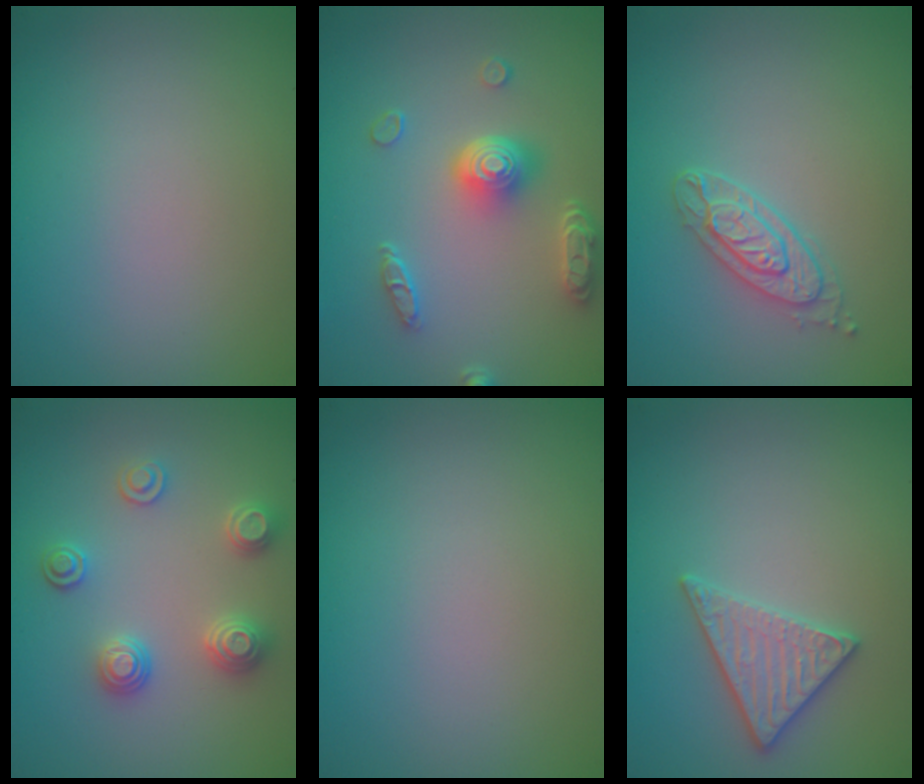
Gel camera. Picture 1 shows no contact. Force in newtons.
{"total": 4.9, "press": 3.7, "slide": 3.1}
{"total": 2.6, "press": 2.4, "slide": 1.1}
{"total": 2.9, "press": 2.8, "slide": 0.6}
{"total": 0.0}
{"total": 2.8, "press": 2.7, "slide": 0.7}